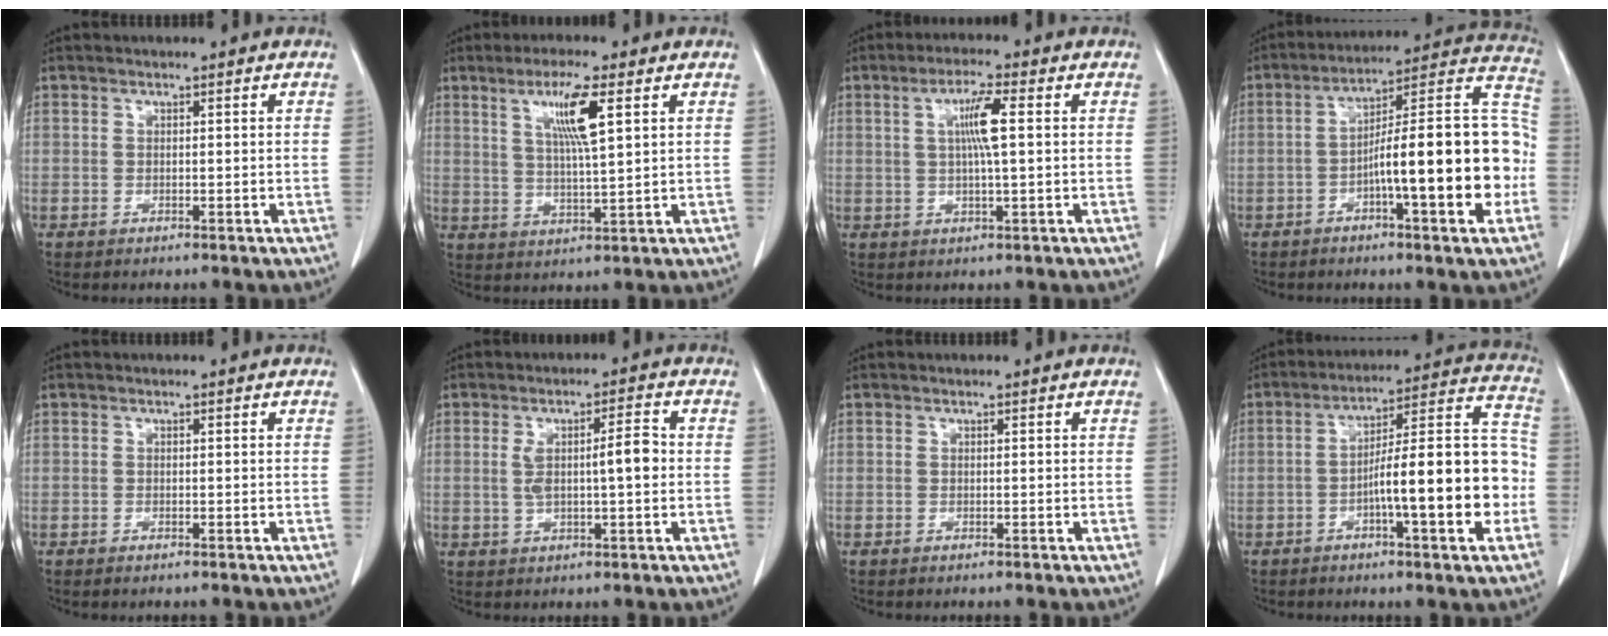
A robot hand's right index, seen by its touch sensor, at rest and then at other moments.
{"total": 7.8, "force": [3.2, 0.1, 7.1], "torque": [-0.132, -0.001, 0.059]}
{"total": 5.7, "force": [1.1, 0.1, 5.6], "torque": [-0.104, 0.002, 0.019]}
{"total": 19.9, "force": [-4.5, 2.2, 19.2], "torque": [-0.249, 0.031, -0.064]}
{"total": 0.6, "force": [-0.5, 0.1, 0.3], "torque": [-0.012, -0.002, -0.007]}
{"total": 5.9, "force": [0.1, 1.0, 5.8], "torque": [-0.105, 0.016, 0.006]}
{"total": 0.0}
{"total": 16.7, "force": [-4.2, 1.8, 16.0], "torque": [-0.237, 0.025, -0.061]}